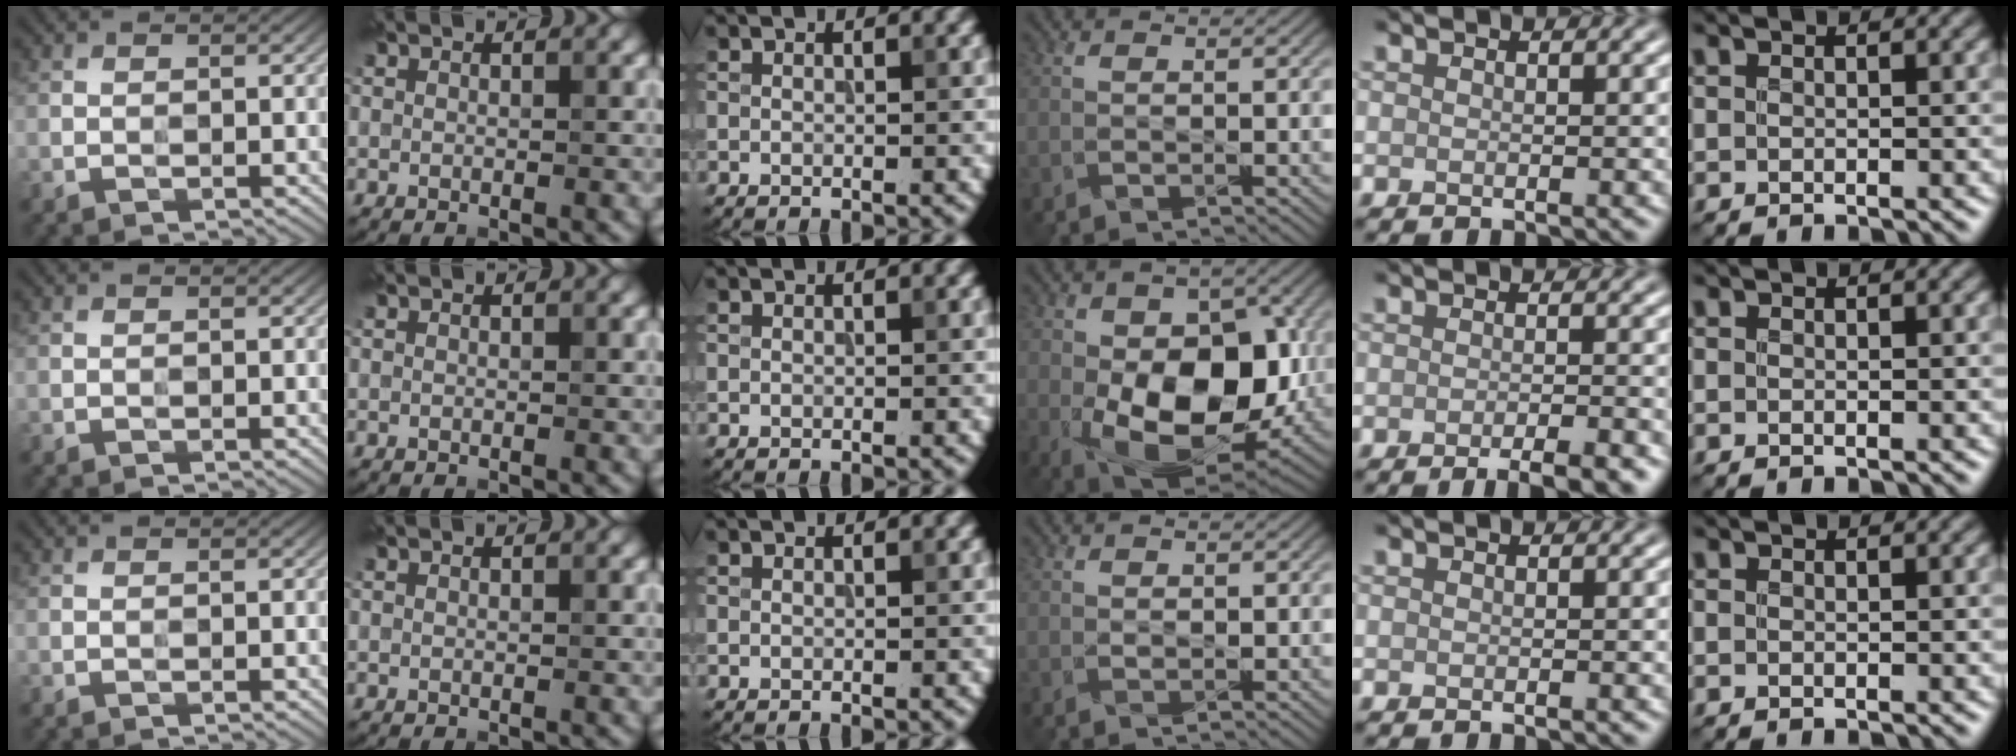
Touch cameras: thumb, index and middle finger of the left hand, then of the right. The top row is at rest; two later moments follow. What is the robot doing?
{"motion": "wipe", "object": "measuring cup"}